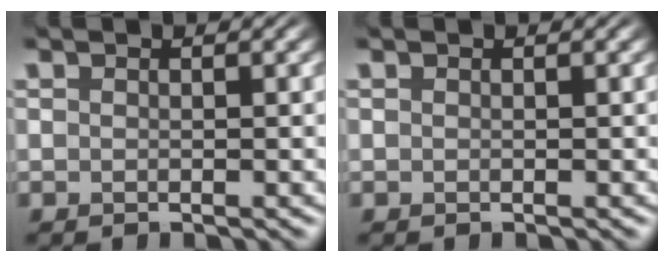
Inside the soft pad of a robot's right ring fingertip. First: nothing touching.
{"total": 0.0}